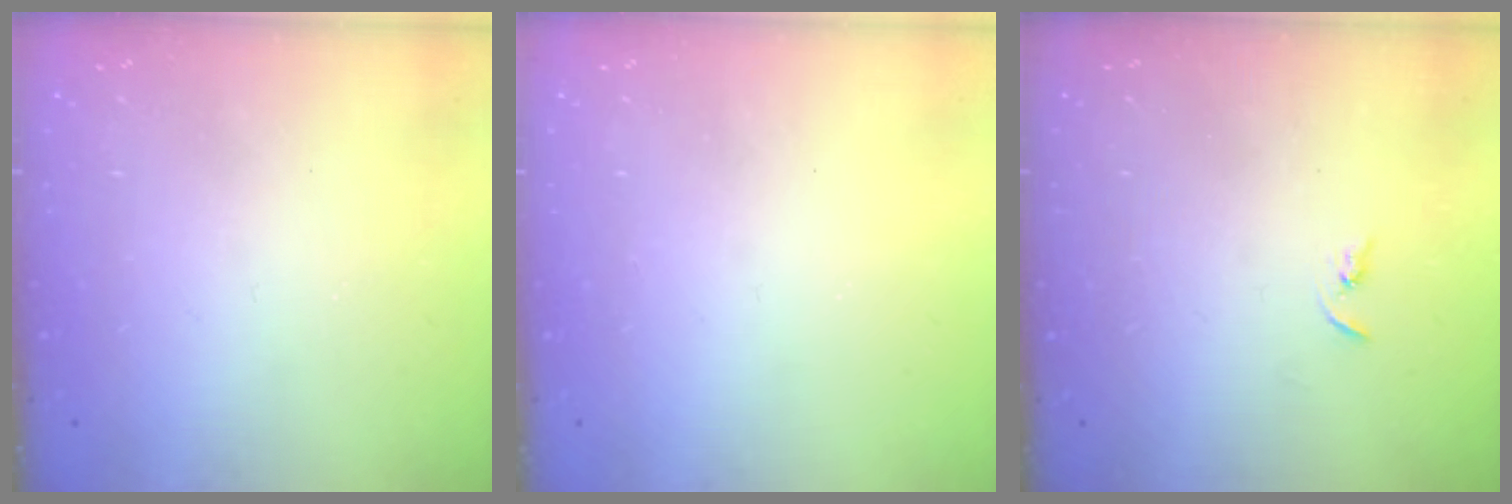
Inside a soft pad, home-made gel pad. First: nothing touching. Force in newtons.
{"total": 0.0}
{"total": 2.2, "press": 2.2, "slide": 0.2}